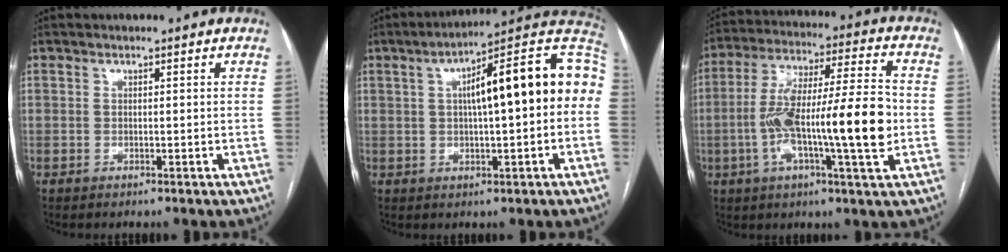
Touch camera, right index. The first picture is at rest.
{"total": 17.4, "force": [2.2, 3.2, 16.9], "torque": [-0.248, 0.051, 0.030]}
{"total": 18.4, "force": [-3.1, 1.7, 18.0], "torque": [-0.317, 0.012, -0.052]}